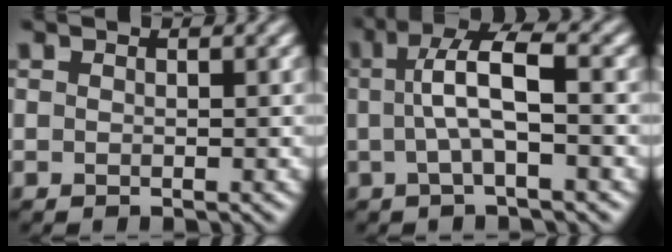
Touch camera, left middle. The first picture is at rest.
{"total": 5.1, "force": [0.3, 1.2, 5.0], "torque": [-0.089, 0.011, 0.002]}